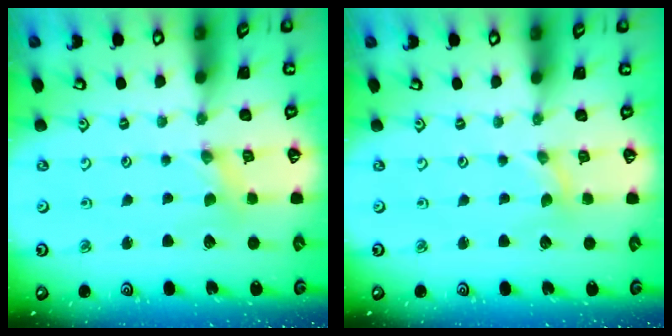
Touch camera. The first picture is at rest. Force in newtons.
{"total": 0.0}